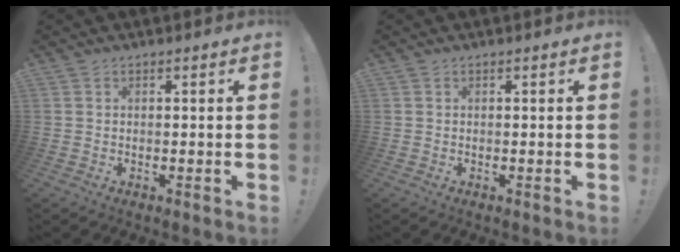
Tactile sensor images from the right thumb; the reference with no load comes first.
{"total": 0.0}